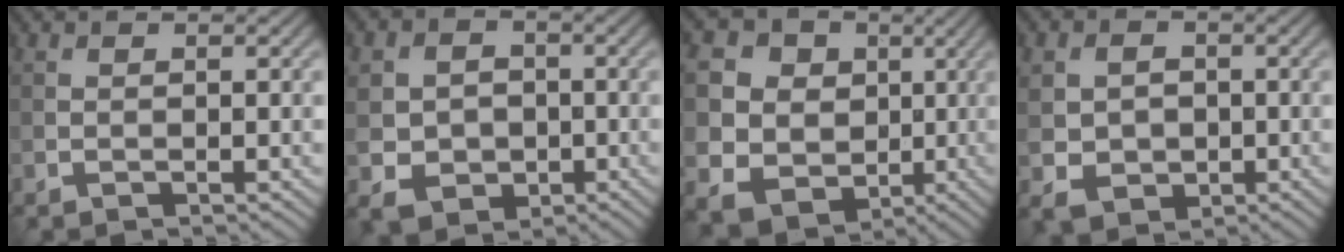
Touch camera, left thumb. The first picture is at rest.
{"total": 6.0, "force": [-1.1, 5.2, 2.7], "torque": [-0.075, -0.017, -0.030]}
{"total": 14.1, "force": [1.4, 12.9, 5.4], "torque": [-0.195, 0.017, 0.027]}
{"total": 4.6, "force": [-0.4, 3.9, 2.4], "torque": [-0.067, -0.011, -0.002]}